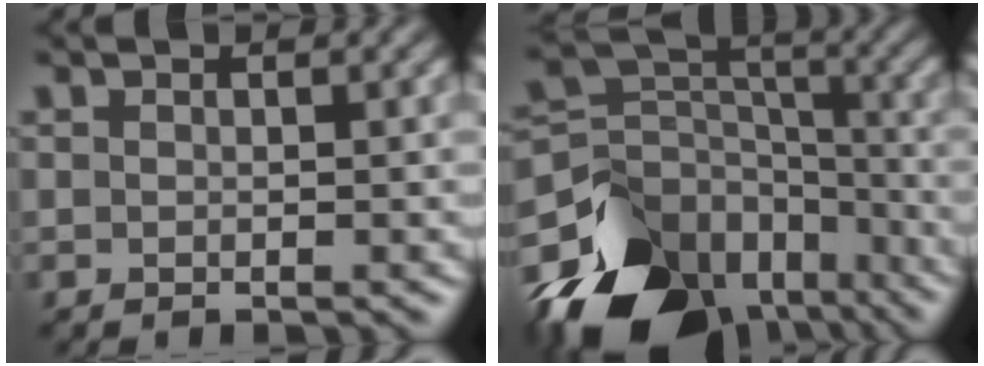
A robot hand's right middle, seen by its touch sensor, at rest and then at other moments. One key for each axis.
{"total": 15.3, "fx": -10.3, "fy": 9.3, "fz": 6.3, "tx": -0.156, "ty": -0.008, "tz": -0.175}